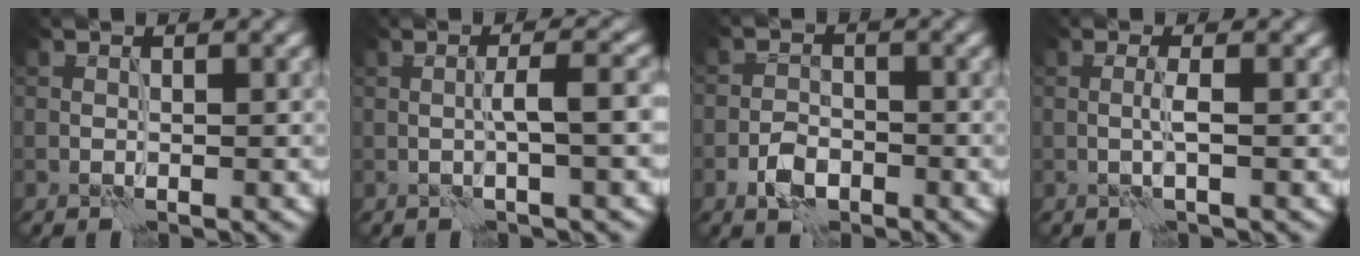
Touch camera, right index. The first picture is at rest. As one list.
[{"total": 2.8, "force": [-0.1, 0.1, 2.8], "torque": [-0.047, 0.009, -0.005]}, {"total": 2.7, "force": [-1.5, 1.6, 1.6], "torque": [-0.027, 0.004, -0.033]}, {"total": 1.3, "force": [-0.1, -0.2, 1.2], "torque": [-0.029, 0.004, -0.004]}]